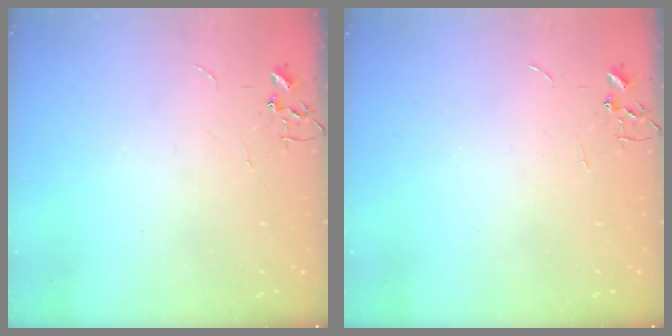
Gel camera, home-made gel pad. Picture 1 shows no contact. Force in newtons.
{"total": 0.0}